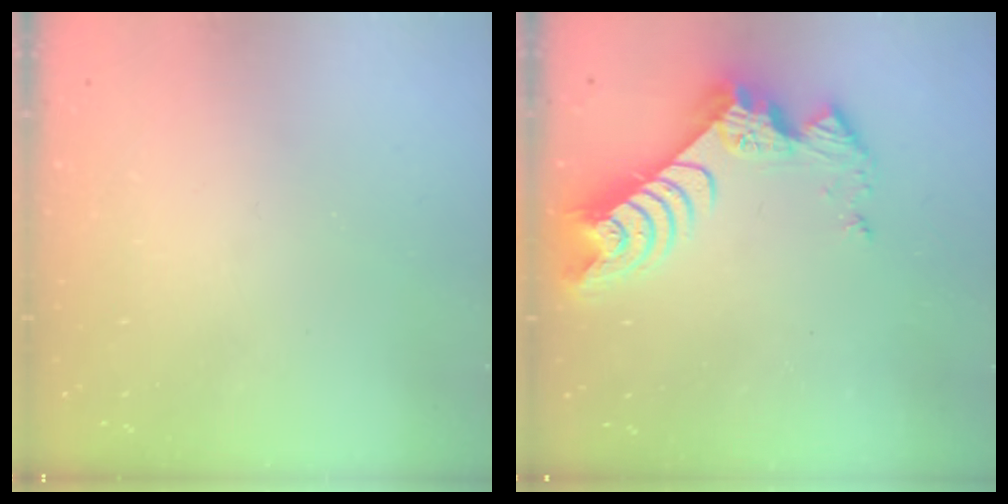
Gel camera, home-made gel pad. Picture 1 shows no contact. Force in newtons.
{"total": 9.5, "press": 9.5, "slide": 0.8}